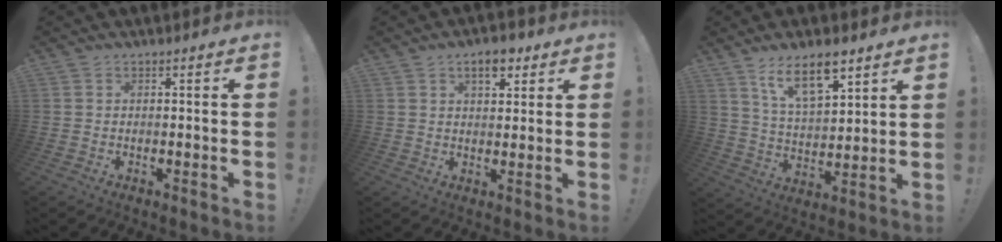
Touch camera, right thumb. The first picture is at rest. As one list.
[{"total": 6.1, "force": [3.5, 2.8, 4.0], "torque": [-0.049, -0.010, 0.058]}, {"total": 12.7, "force": [8.7, 4.5, 8.0], "torque": [-0.135, -0.047, 0.153]}]